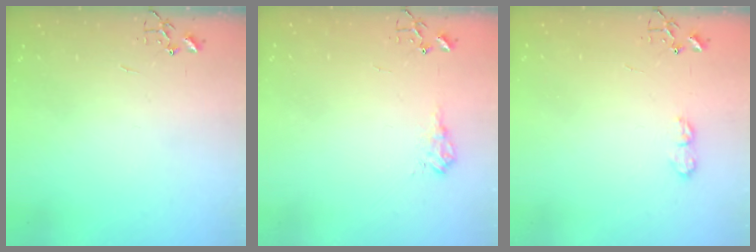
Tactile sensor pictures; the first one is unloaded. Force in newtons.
{"total": 8.5, "press": 8.5, "slide": 0.8}
{"total": 7.0, "press": 7.0, "slide": 0.8}